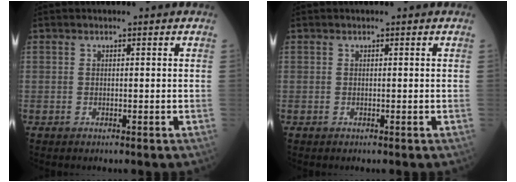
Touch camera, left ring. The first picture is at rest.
{"total": 0.0}